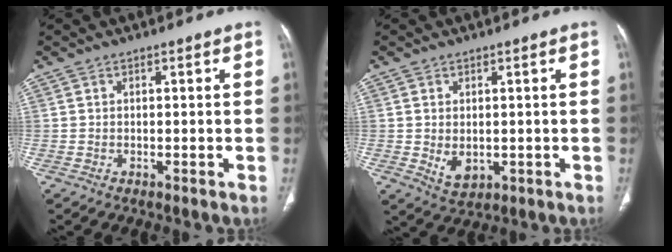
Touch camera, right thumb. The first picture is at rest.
{"total": 4.5, "force": [-0.4, 3.1, 3.3], "torque": [-0.046, -0.010, 0.008]}